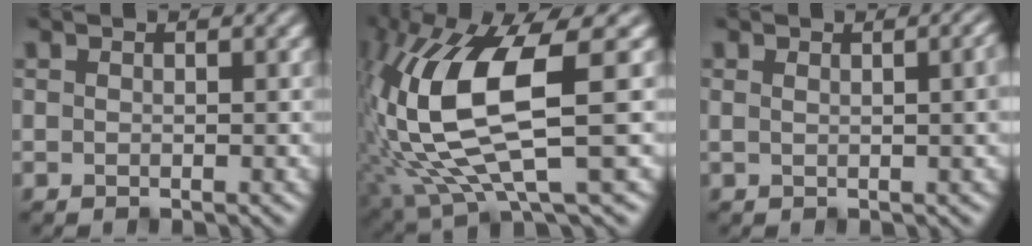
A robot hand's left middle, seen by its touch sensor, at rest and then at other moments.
{"total": 11.5, "force": [1.1, 3.7, 10.8], "torque": [-0.221, -0.011, 0.026]}
{"total": 5.5, "force": [2.1, 2.6, 4.4], "torque": [-0.024, 0.033, 0.001]}